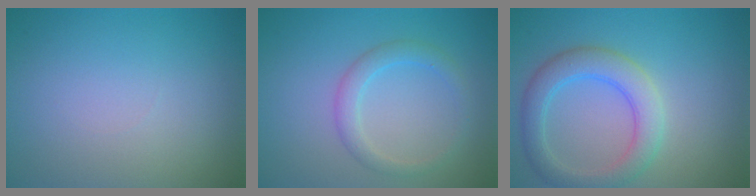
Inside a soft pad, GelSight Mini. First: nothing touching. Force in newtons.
{"total": 2.2, "press": 2.2, "slide": 0.1}
{"total": 4.3, "press": 4.3, "slide": 0.2}